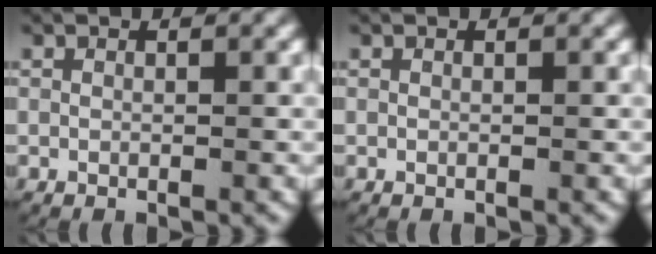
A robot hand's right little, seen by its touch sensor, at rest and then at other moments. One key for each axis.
{"total": 0.0}